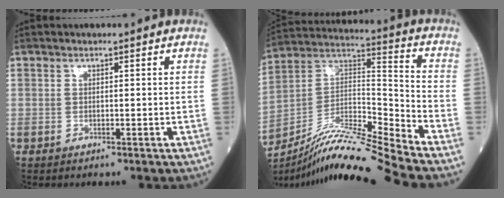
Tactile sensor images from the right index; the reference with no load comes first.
{"total": 17.8, "force": [-15.9, -2.1, 7.9], "torque": [-0.151, 0.019, -0.287]}